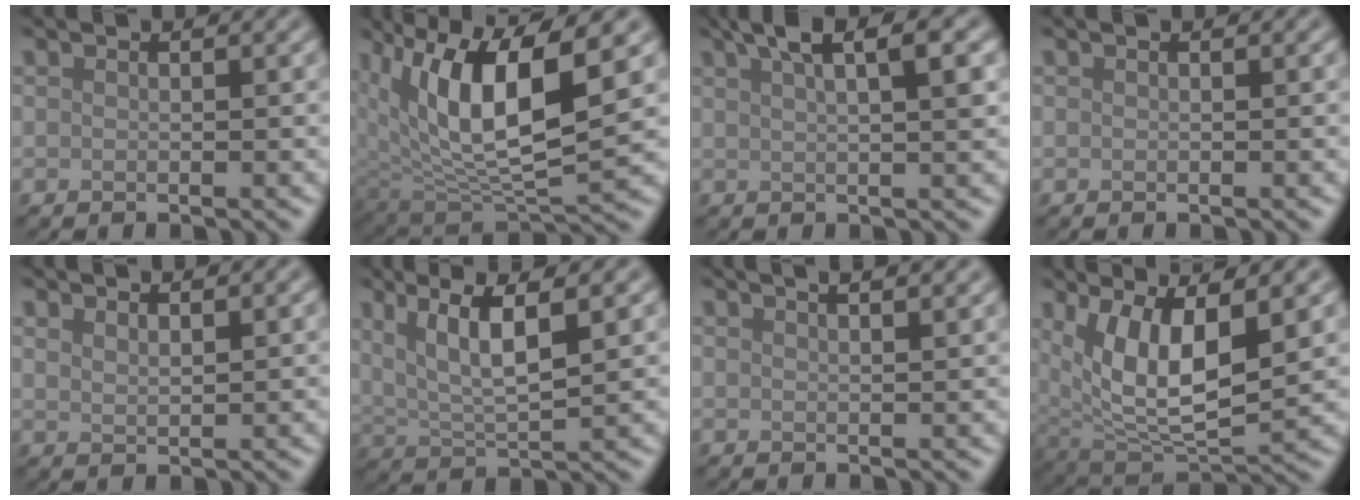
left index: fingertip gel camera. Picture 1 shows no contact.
{"total": 10.3, "force": [3.4, 4.2, 8.8], "torque": [-0.166, -0.011, 0.061]}
{"total": 5.9, "force": [2.9, 1.7, 4.8], "torque": [-0.054, 0.020, 0.035]}
{"total": 0.0}
{"total": 1.3, "force": [1.2, 0.2, 0.5], "torque": [-0.009, -0.001, 0.022]}
{"total": 5.6, "force": [2.5, 1.4, 4.8], "torque": [-0.094, -0.004, 0.050]}
{"total": 5.1, "force": [3.3, 2.3, 3.2], "torque": [-0.011, 0.039, 0.014]}
{"total": 7.7, "force": [2.4, 3.0, 6.7], "torque": [-0.138, -0.017, 0.049]}